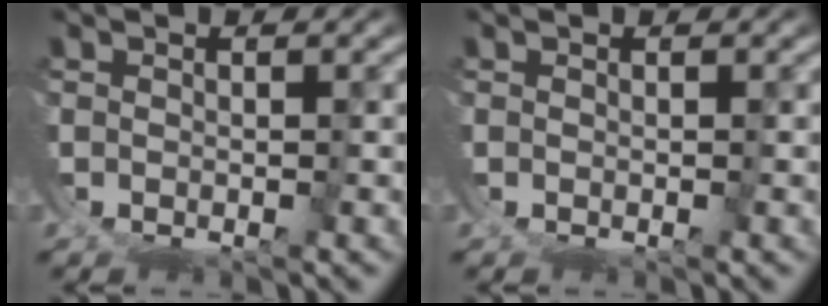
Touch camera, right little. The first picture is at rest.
{"total": 0.0}